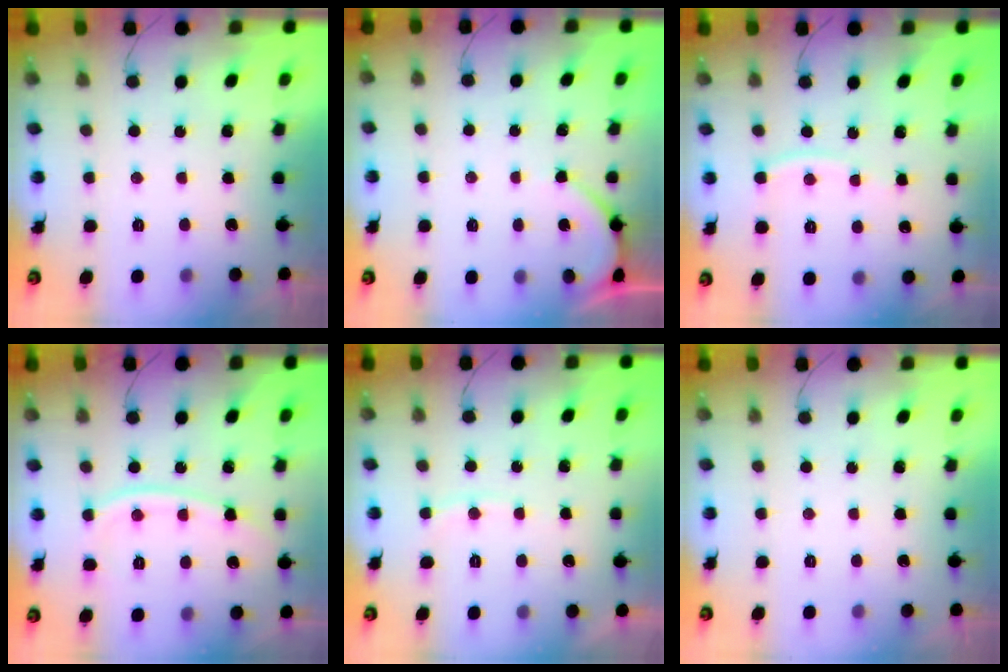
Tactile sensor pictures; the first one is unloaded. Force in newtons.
{"total": 2.8, "press": 2.8, "slide": 0.4}
{"total": 6.4, "press": 6.3, "slide": 0.7}
{"total": 10.6, "press": 10.5, "slide": 1.2}
{"total": 5.8, "press": 5.7, "slide": 0.6}
{"total": 0.0}